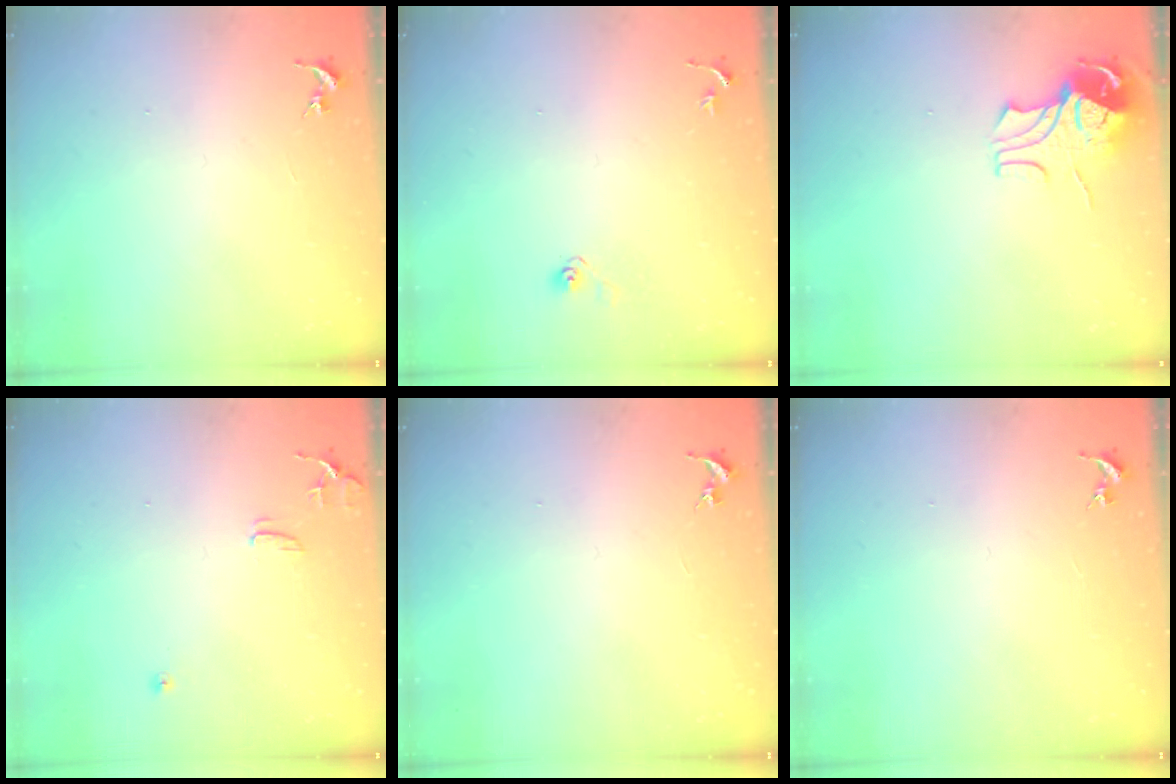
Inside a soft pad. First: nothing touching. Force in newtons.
{"total": 3.6, "press": 2.9, "slide": 2.1}
{"total": 9.4, "press": 9.4, "slide": 1.1}
{"total": 8.5, "press": 8.5, "slide": 0.8}
{"total": 0.0}
{"total": 0.0}